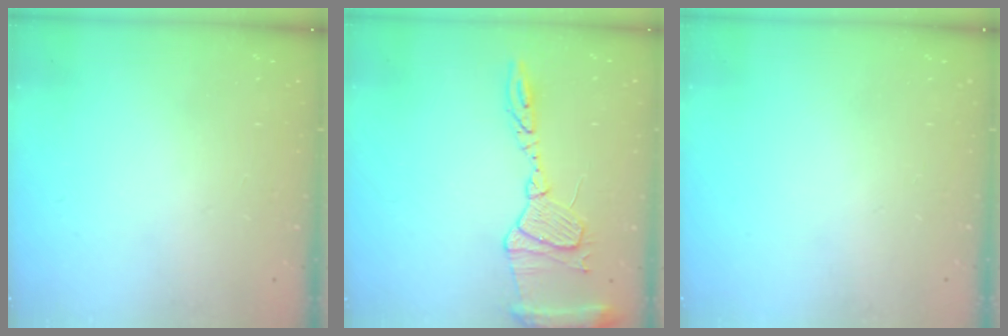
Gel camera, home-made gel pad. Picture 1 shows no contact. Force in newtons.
{"total": 13.4, "press": 13.4, "slide": 1.1}
{"total": 0.0}